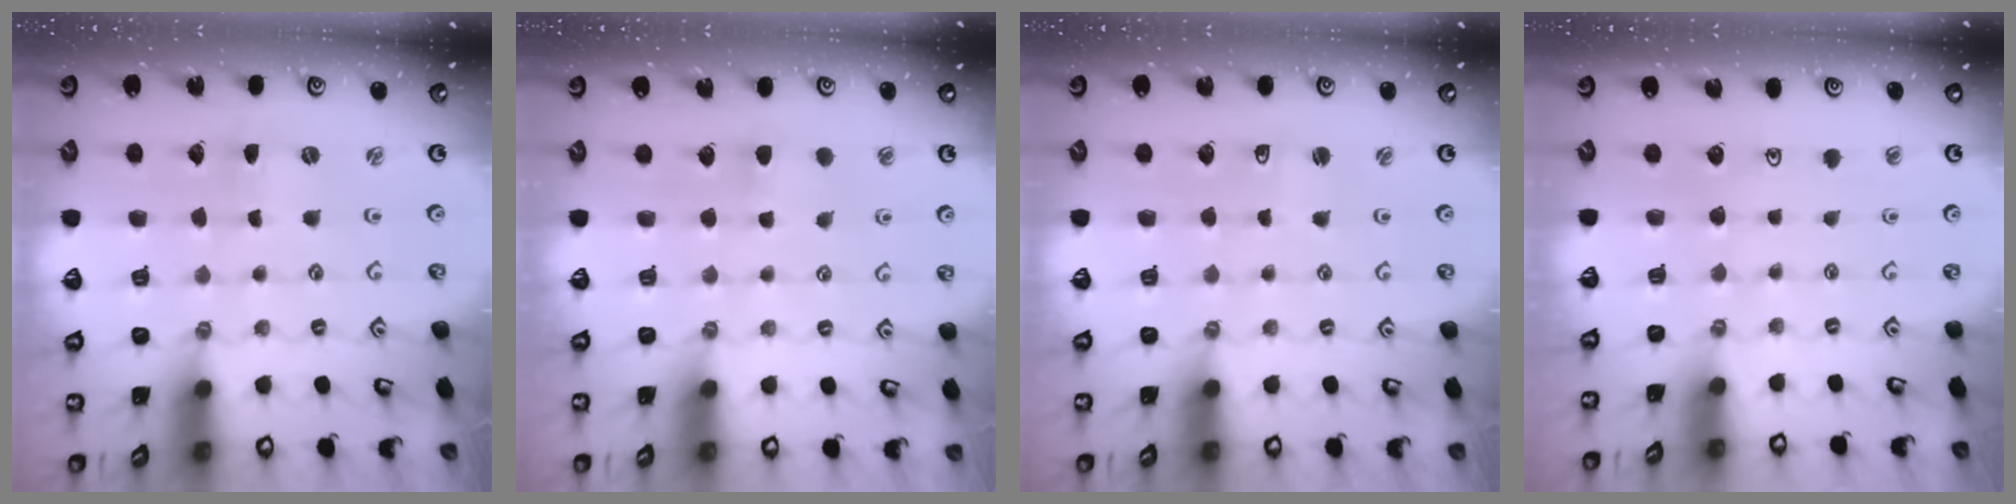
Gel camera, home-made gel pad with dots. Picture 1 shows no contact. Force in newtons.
{"total": 4.8, "press": 4.7, "slide": 0.8}
{"total": 2.2, "press": 2.2, "slide": 0.3}
{"total": 0.0}